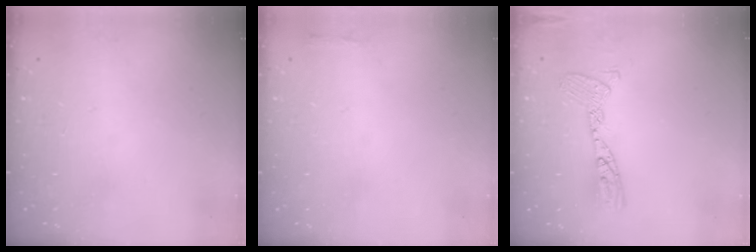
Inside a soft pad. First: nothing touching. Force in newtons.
{"total": 2.3, "press": 2.3, "slide": 0.5}
{"total": 12.0, "press": 11.9, "slide": 1.1}